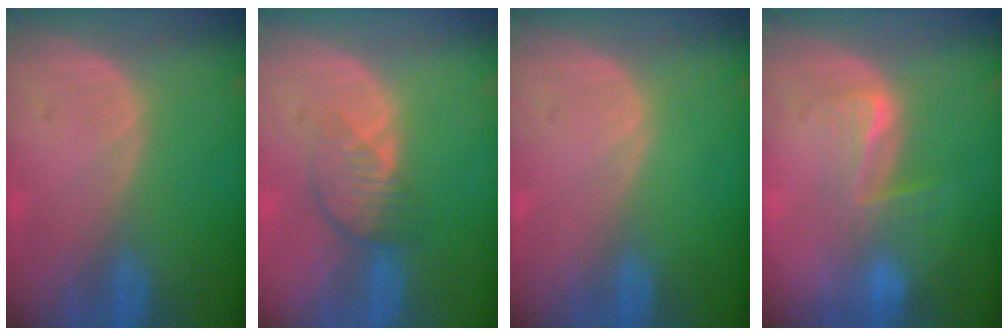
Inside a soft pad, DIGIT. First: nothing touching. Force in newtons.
{"total": 4.0, "press": 3.7, "slide": 1.6}
{"total": 0.0}
{"total": 4.6, "press": 4.4, "slide": 1.4}